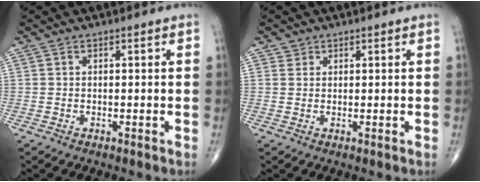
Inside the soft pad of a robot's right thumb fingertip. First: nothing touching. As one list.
[{"total": 1.1, "force": [0.6, 0.9, -0.1], "torque": [0.014, -0.002, 0.005]}]